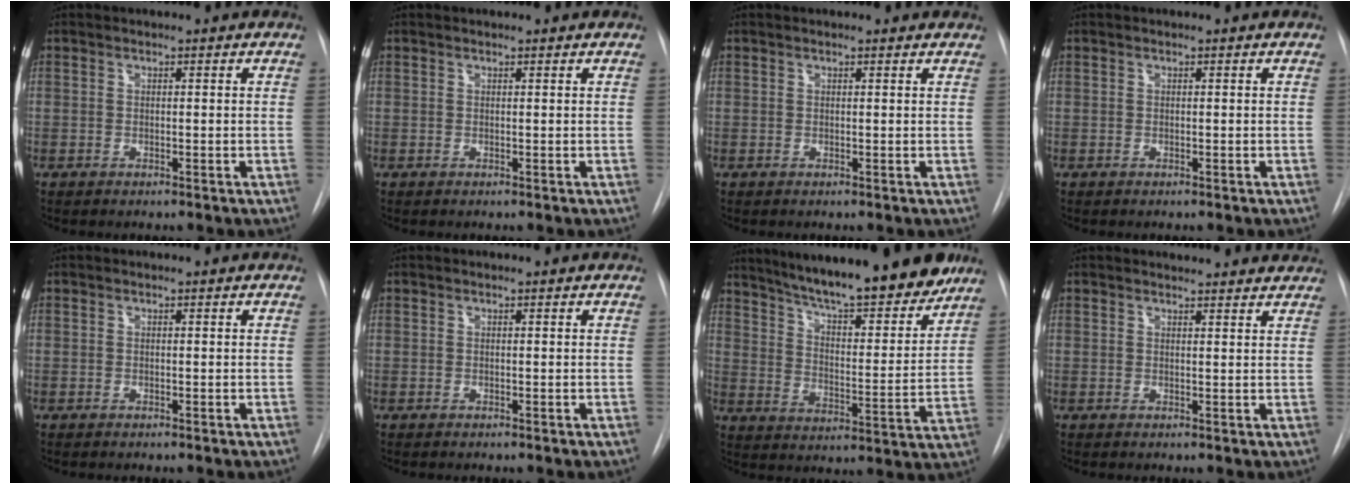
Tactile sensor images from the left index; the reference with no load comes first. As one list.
[{"total": 0.5, "force": [0.5, 0.1, 0.2], "torque": [-0.006, 0.007, 0.007]}, {"total": 1.6, "force": [1.5, 0.4, 0.6], "torque": [-0.012, 0.008, 0.010]}, {"total": 0.0}, {"total": 0.0}, {"total": 0.0}, {"total": 21.8, "force": [18.2, 3.4, 11.4], "torque": [-0.177, -0.014, 0.260]}, {"total": 9.2, "force": [8.9, 1.3, 2.2], "torque": [-0.013, 0.000, 0.086]}]